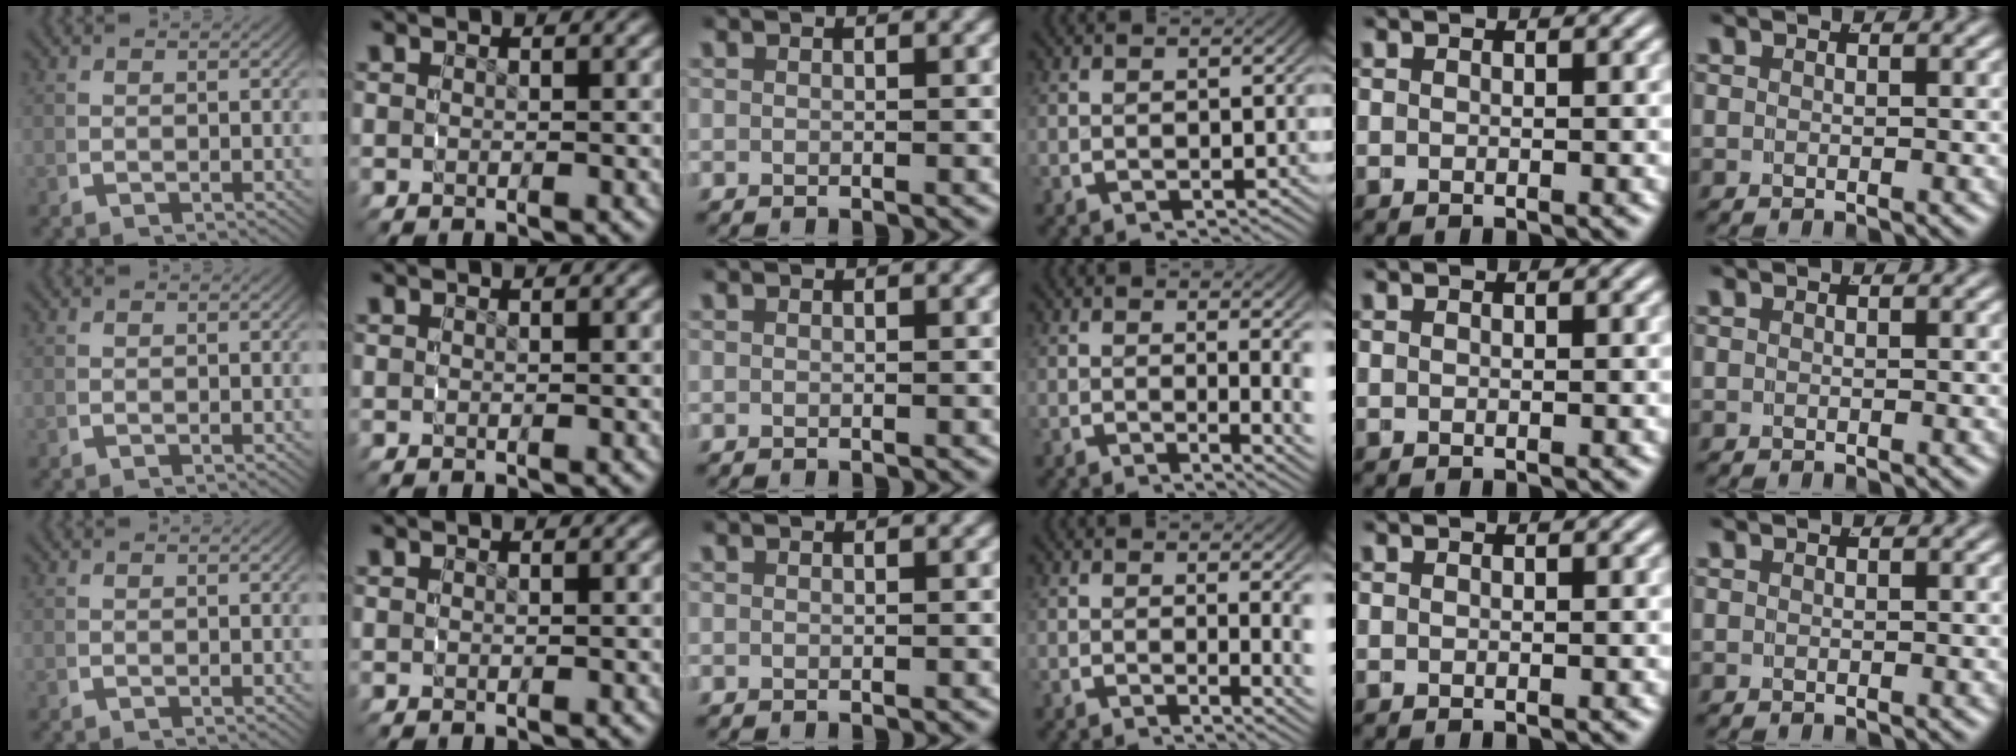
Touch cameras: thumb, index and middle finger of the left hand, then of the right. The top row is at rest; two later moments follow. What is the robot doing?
{"motion": "grasp_and_lifting", "object": "dispenser bottle"}